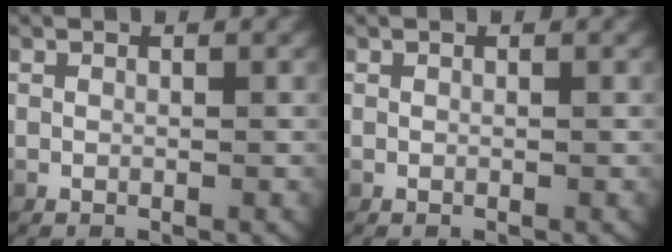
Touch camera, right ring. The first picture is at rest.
{"total": 0.0}